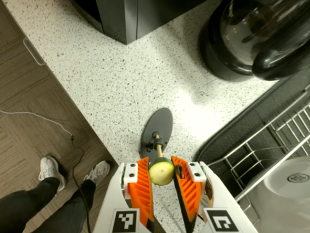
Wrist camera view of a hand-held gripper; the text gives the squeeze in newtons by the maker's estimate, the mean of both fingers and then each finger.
{"total": 12.2, "left": 12.2, "right": 12.3}